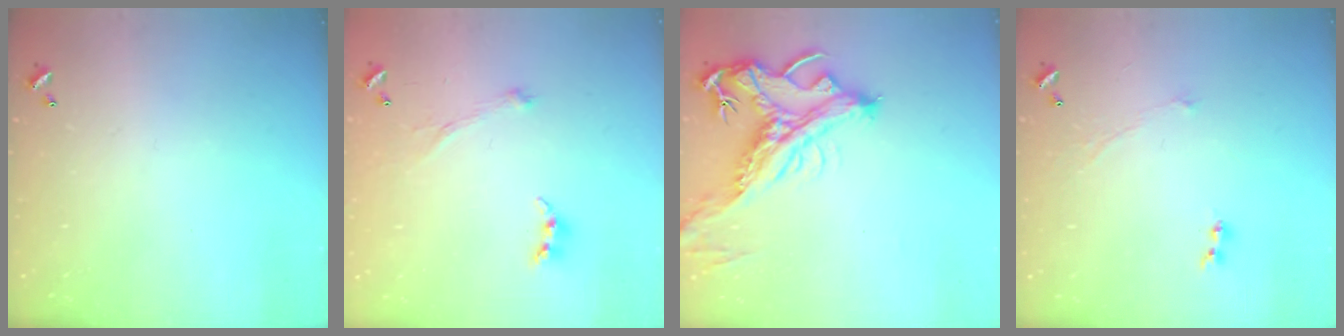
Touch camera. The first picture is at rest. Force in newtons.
{"total": 2.1, "press": 2.0, "slide": 0.7}
{"total": 4.9, "press": 4.7, "slide": 1.6}
{"total": 1.2, "press": 0.7, "slide": 1.0}